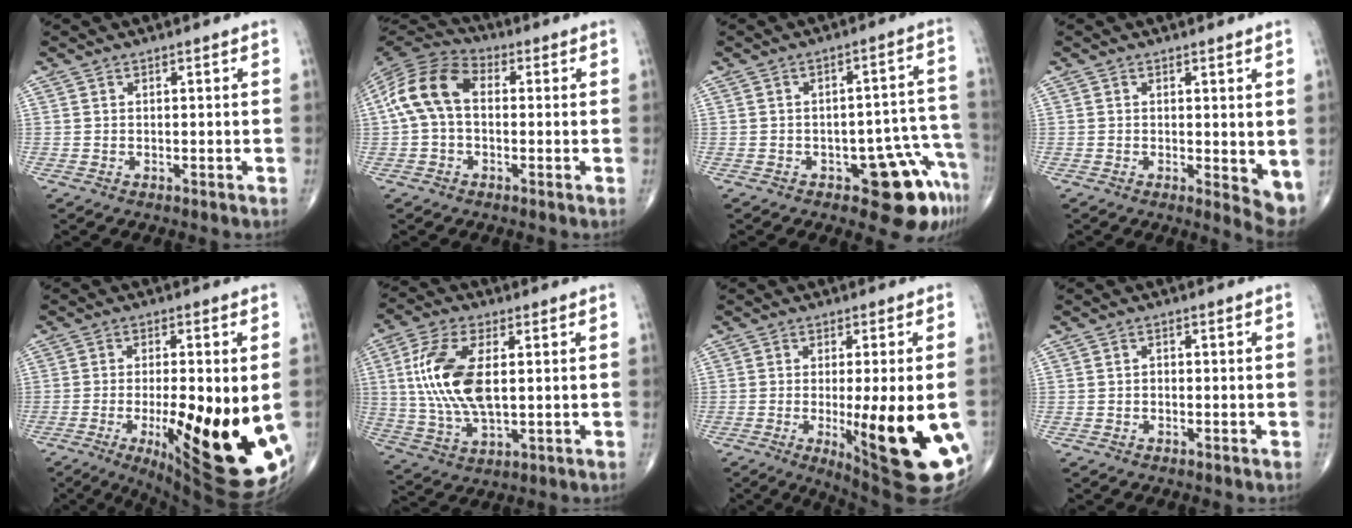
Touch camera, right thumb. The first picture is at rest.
{"total": 11.9, "force": [0.7, 7.8, 8.9], "torque": [-0.176, 0.033, 0.000]}
{"total": 11.5, "force": [-6.2, 4.9, 8.3], "torque": [-0.054, 0.051, -0.074]}
{"total": 4.9, "force": [0.2, 1.8, 4.5], "torque": [-0.057, -0.014, 0.004]}
{"total": 24.0, "force": [-6.1, 6.6, 22.2], "torque": [-0.268, -0.029, -0.065]}
{"total": 14.6, "force": [2.0, 6.9, 12.7], "torque": [-0.268, -0.003, 0.041]}
{"total": 20.2, "force": [-5.2, 4.9, 18.9], "torque": [-0.207, -0.023, -0.052]}
{"total": 0.8, "force": [-0.3, 0.6, 0.5], "torque": [-0.001, 0.004, -0.009]}